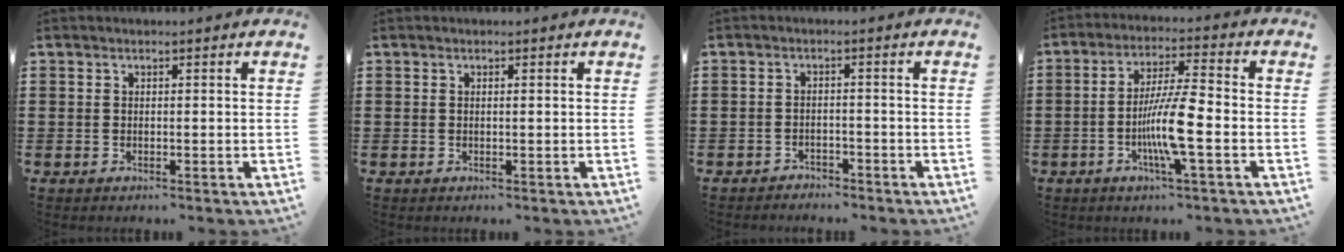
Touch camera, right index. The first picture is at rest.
{"total": 0.0}
{"total": 2.0, "force": [-2.0, 0.3, -0.1], "torque": [-0.005, 0.000, -0.044]}
{"total": 9.0, "force": [-2.3, 0.9, 8.6], "torque": [-0.170, -0.011, -0.048]}